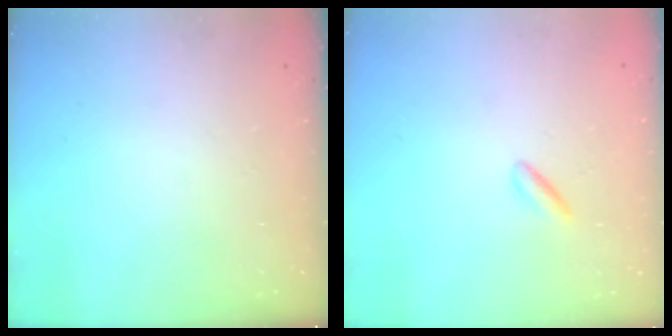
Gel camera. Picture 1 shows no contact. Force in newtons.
{"total": 2.2, "press": 2.0, "slide": 1.0}